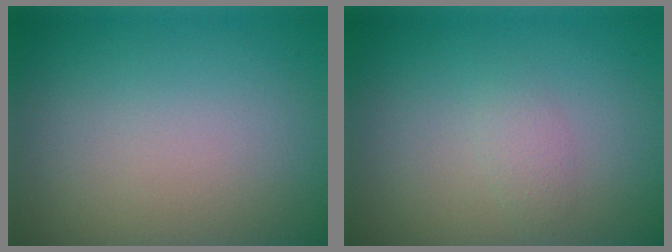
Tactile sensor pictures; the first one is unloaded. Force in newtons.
{"total": 1.2, "press": 1.2, "slide": 0.0}